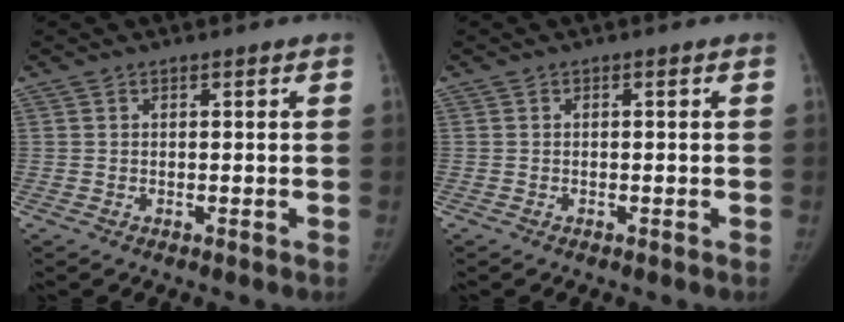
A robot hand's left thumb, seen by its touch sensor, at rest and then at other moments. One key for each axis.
{"total": 0.0}